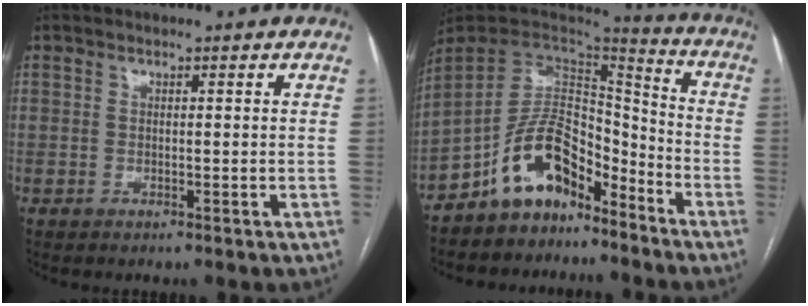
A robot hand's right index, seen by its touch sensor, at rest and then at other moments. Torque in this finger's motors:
{"motor_torque": [0.90, -0.76, 0.05, 0.00]}